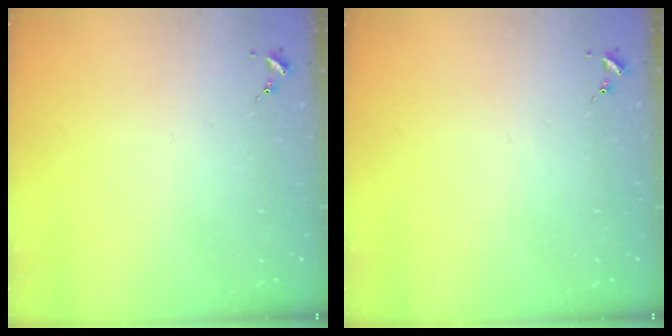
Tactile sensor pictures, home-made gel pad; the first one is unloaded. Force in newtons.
{"total": 0.0}